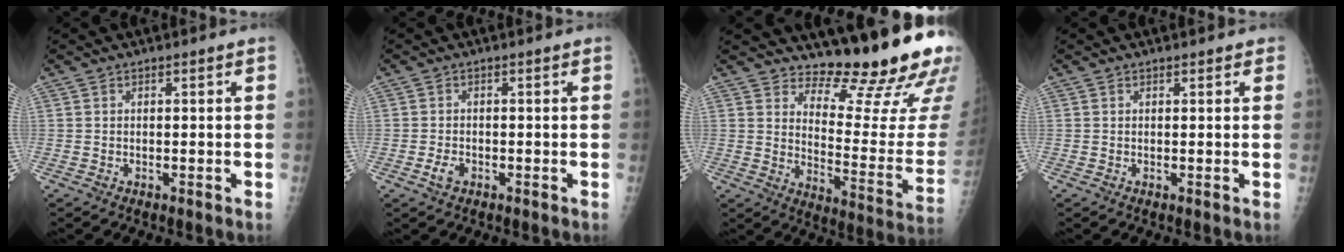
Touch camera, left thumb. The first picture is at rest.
{"total": 1.9, "force": [-0.8, 1.2, 1.2], "torque": [-0.025, 0.001, -0.015]}
{"total": 19.1, "force": [16.0, 4.4, 9.4], "torque": [-0.084, -0.159, 0.210]}
{"total": 0.9, "force": [0.7, 0.5, 0.3], "torque": [0.004, -0.002, 0.005]}